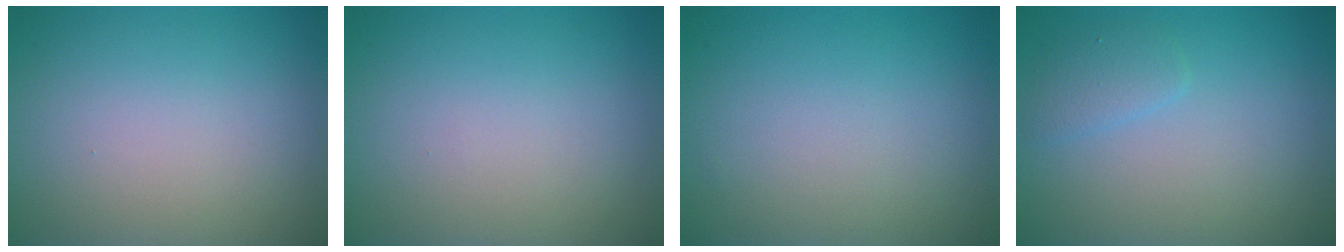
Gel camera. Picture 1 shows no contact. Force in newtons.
{"total": 0.0}
{"total": 0.0}
{"total": 1.4, "press": 1.4, "slide": 0.1}